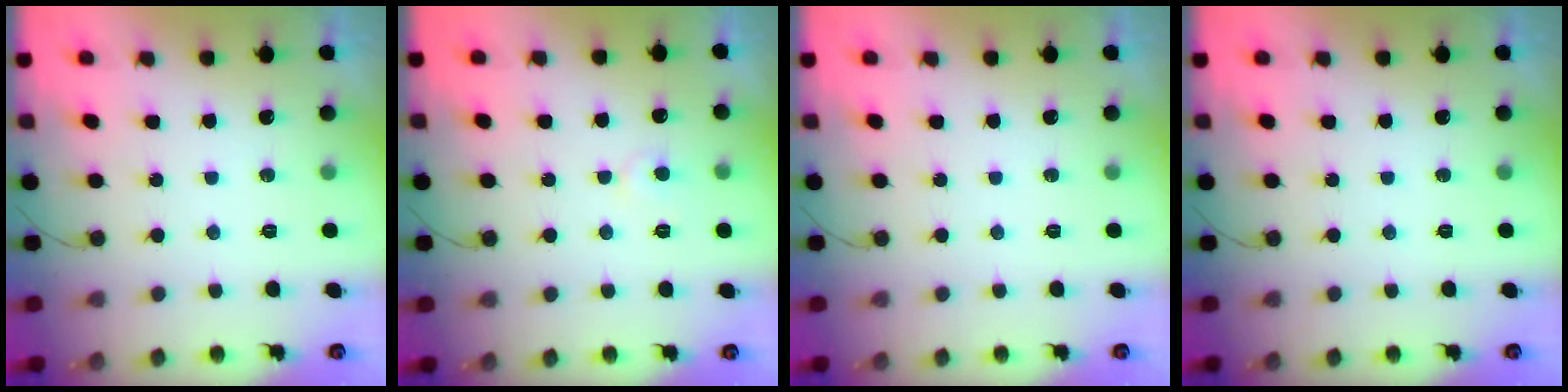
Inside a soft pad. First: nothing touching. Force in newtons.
{"total": 4.1, "press": 4.1, "slide": 0.4}
{"total": 0.0}
{"total": 0.0}